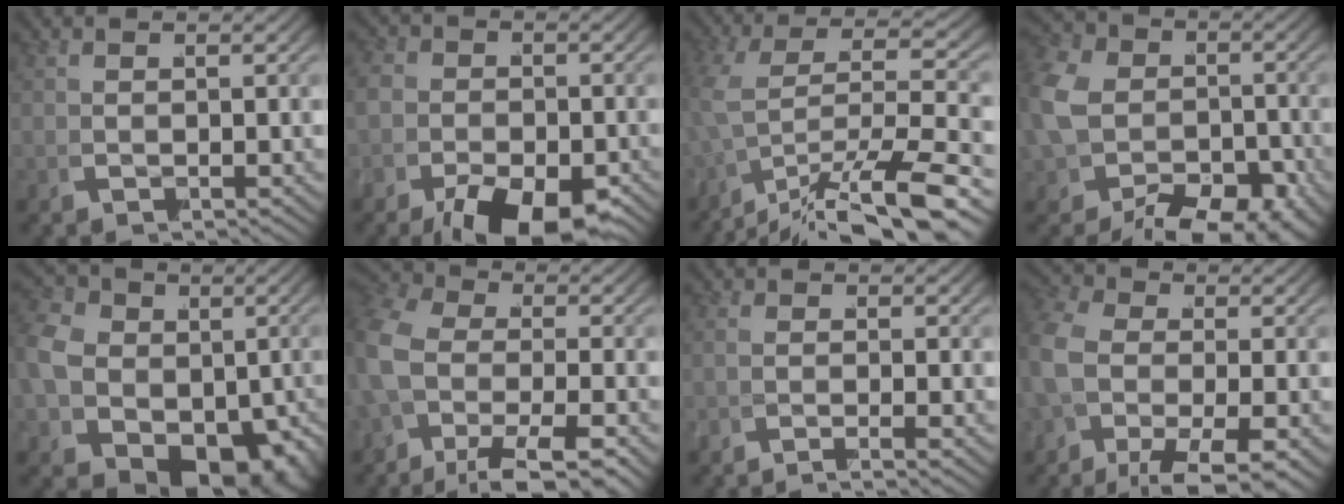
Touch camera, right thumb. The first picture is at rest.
{"total": 5.4, "force": [-3.1, 3.1, 3.2], "torque": [-0.040, -0.027, -0.046]}
{"total": 6.8, "force": [-2.6, 2.9, 5.5], "torque": [-0.107, -0.028, -0.015]}
{"total": 8.5, "force": [-2.6, 6.5, 4.8], "torque": [-0.101, -0.036, -0.029]}
{"total": 13.1, "force": [-2.3, 10.0, 8.1], "torque": [-0.177, -0.073, -0.009]}
{"total": 7.6, "force": [-2.6, 4.8, 5.2], "torque": [-0.107, -0.021, -0.036]}
{"total": 1.3, "force": [-1.1, -0.7, 0.1], "torque": [-0.004, 0.005, -0.026]}
{"total": 5.9, "force": [-2.2, 3.6, 4.1], "torque": [-0.100, -0.020, -0.031]}